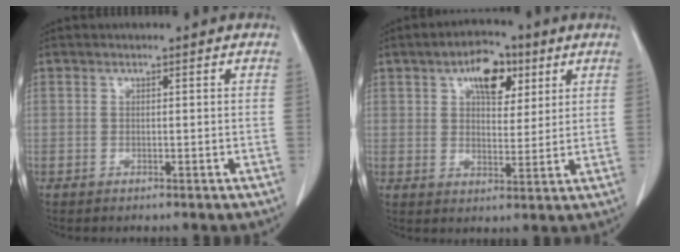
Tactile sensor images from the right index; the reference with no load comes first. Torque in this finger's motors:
{"motor_torque": [0.30, 0.29, 0.13, 0.06]}